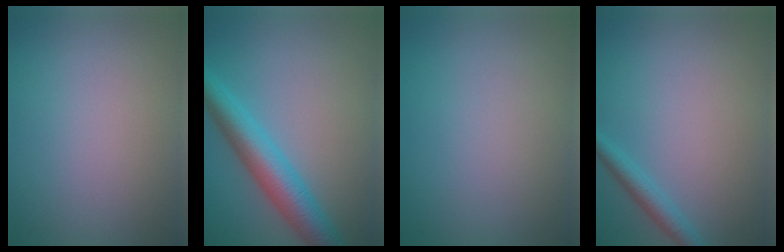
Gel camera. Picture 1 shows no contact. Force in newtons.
{"total": 5.7, "press": 5.7, "slide": 0.0}
{"total": 0.0}
{"total": 2.0, "press": 2.0, "slide": 0.1}